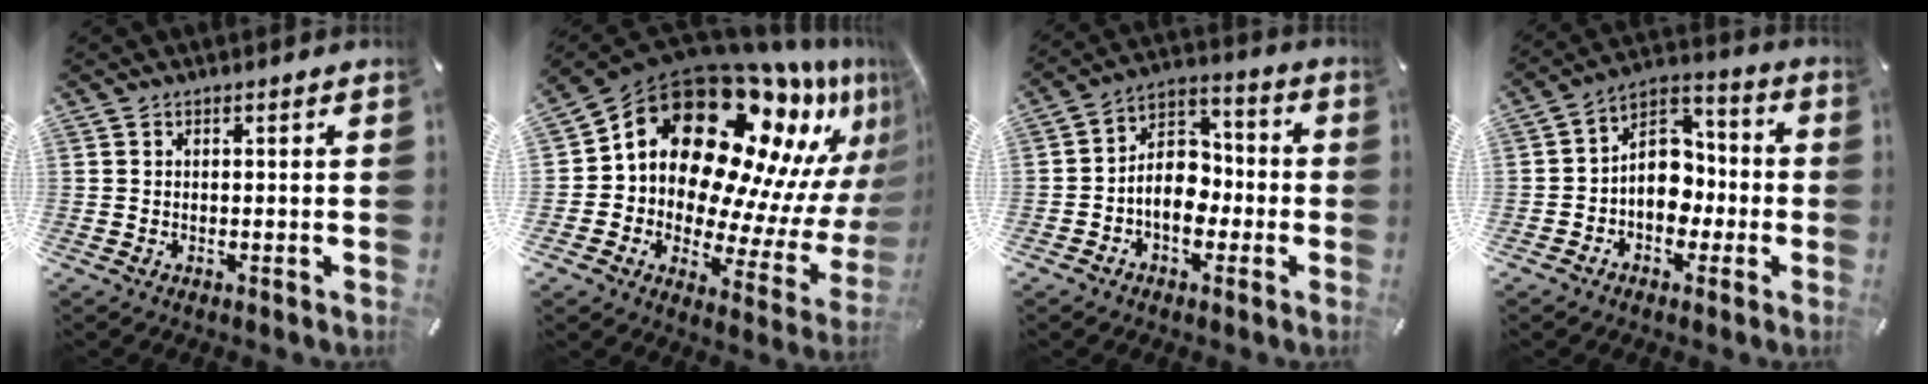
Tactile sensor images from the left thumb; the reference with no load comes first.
{"total": 23.0, "force": [12.6, 14.2, 13.0], "torque": [-0.198, -0.141, 0.232]}
{"total": 9.7, "force": [-2.5, 7.6, 5.5], "torque": [-0.100, 0.015, -0.047]}
{"total": 11.7, "force": [-2.3, 9.7, 6.1], "torque": [-0.104, 0.013, -0.039]}